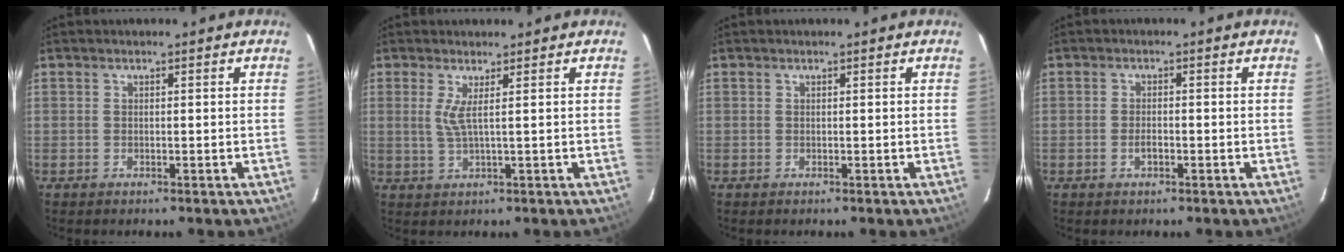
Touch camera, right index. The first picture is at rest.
{"total": 2.7, "force": [0.8, -0.4, 2.6], "torque": [-0.050, -0.007, 0.013]}
{"total": 0.0}
{"total": 1.7, "force": [-0.8, 0.7, 1.4], "torque": [-0.028, 0.001, -0.015]}